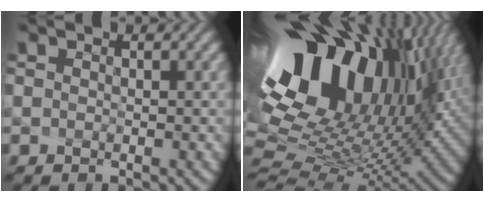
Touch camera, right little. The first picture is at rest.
{"total": 17.1, "force": [7.3, 8.0, 13.3], "torque": [-0.255, 0.007, 0.158]}